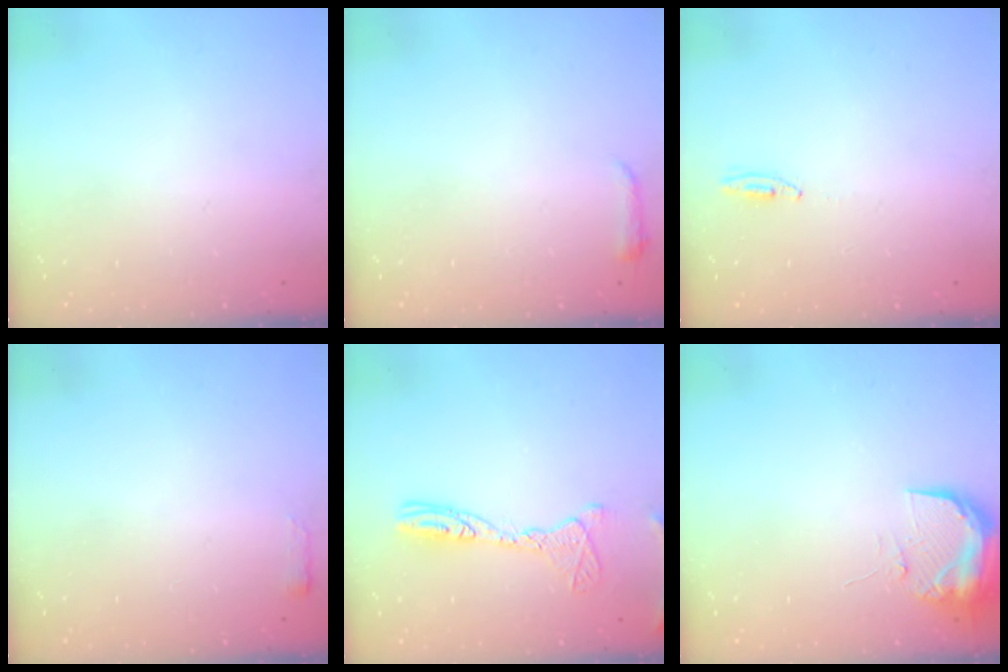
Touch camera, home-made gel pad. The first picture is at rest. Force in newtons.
{"total": 3.0, "press": 2.9, "slide": 0.6}
{"total": 2.7, "press": 2.5, "slide": 1.0}
{"total": 2.4, "press": 2.4, "slide": 0.4}
{"total": 12.9, "press": 12.8, "slide": 1.2}
{"total": 10.4, "press": 10.4, "slide": 1.2}